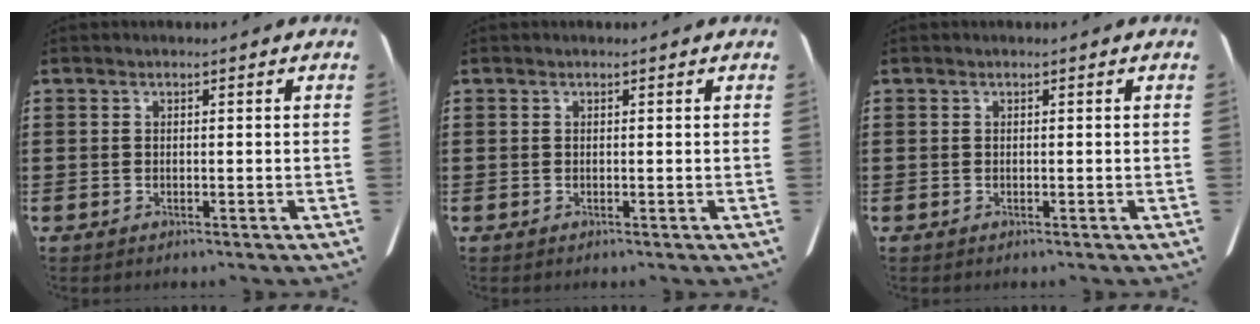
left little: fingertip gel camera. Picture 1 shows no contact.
{"total": 0.0}
{"total": 0.0}